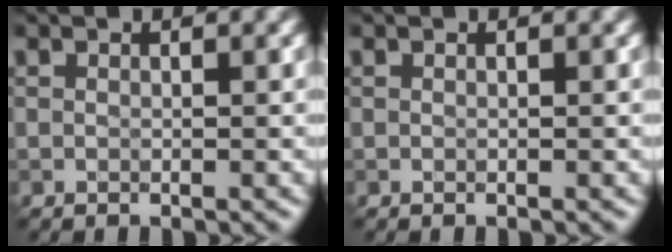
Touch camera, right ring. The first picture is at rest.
{"total": 0.0}